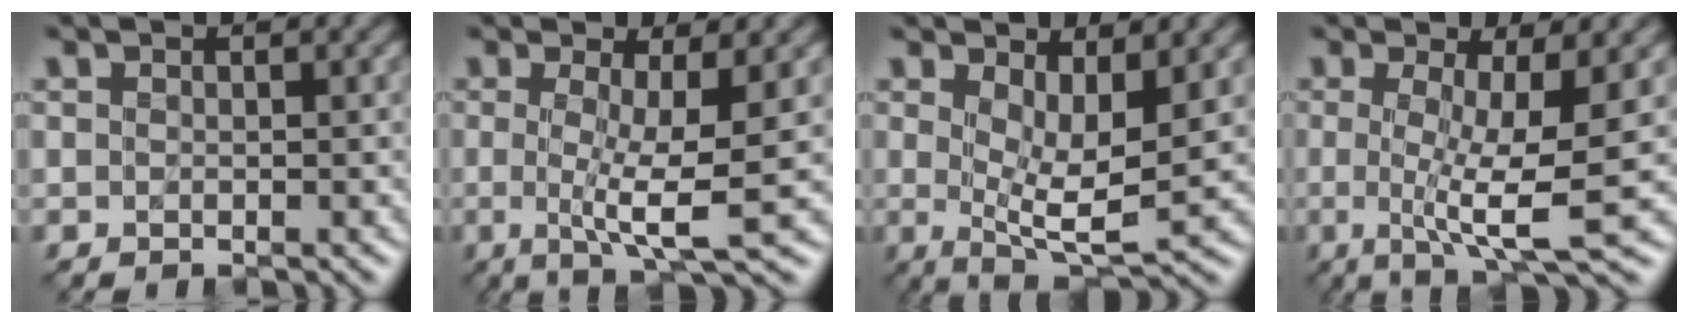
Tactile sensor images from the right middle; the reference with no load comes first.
{"total": 4.3, "force": [-0.3, 0.0, 4.3], "torque": [-0.075, -0.009, -0.008]}
{"total": 4.6, "force": [1.0, 1.4, 4.3], "torque": [-0.081, -0.017, 0.021]}
{"total": 5.4, "force": [-0.5, 0.3, 5.4], "torque": [-0.090, -0.010, -0.012]}